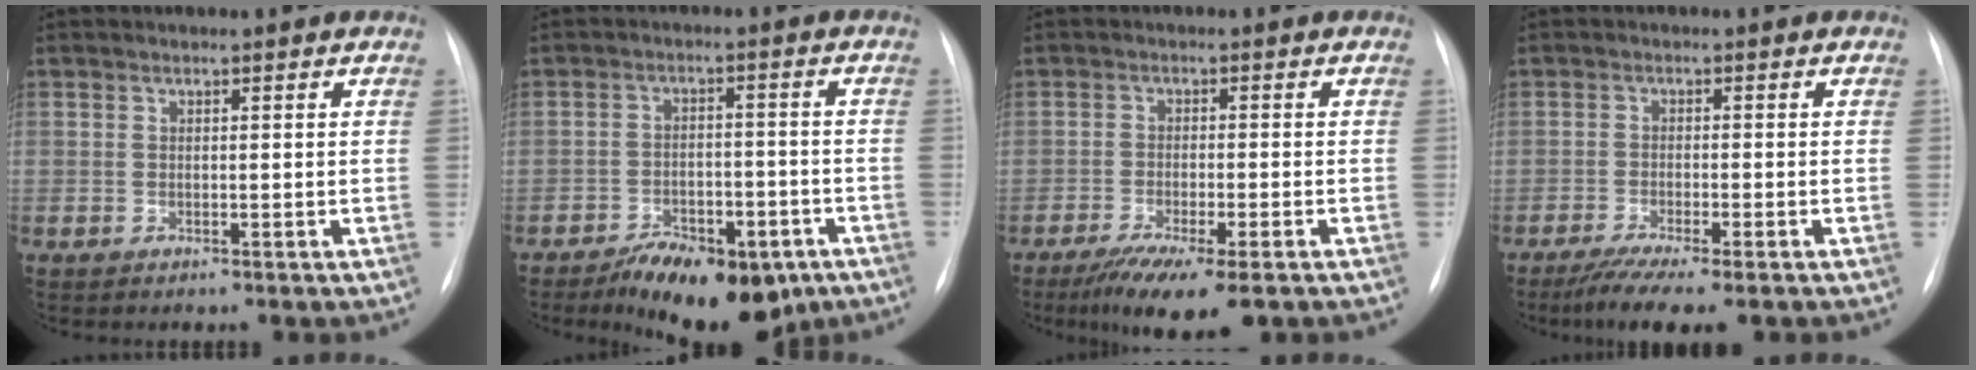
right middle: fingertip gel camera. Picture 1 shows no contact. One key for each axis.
{"total": 12.3, "fx": -8.4, "fy": 5.4, "fz": 7.3, "tx": -0.092, "ty": 0.002, "tz": -0.121}
{"total": 10.0, "fx": -6.8, "fy": 1.5, "fz": 7.2, "tx": -0.108, "ty": -0.024, "tz": -0.101}
{"total": 7.4, "fx": -5.5, "fy": 0.3, "fz": 4.9, "tx": -0.076, "ty": -0.021, "tz": -0.084}